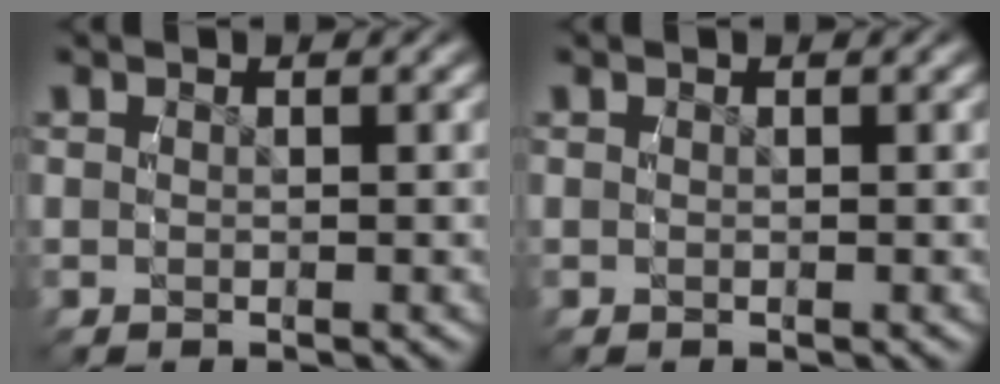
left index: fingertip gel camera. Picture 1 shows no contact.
{"total": 0.0}